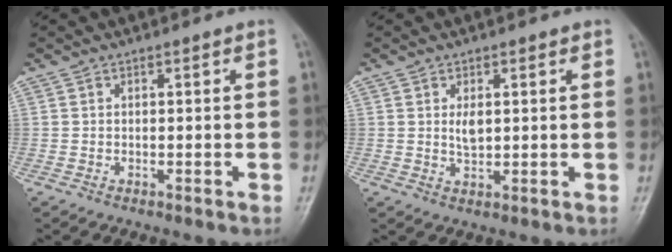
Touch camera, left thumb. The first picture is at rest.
{"total": 2.8, "force": [0.8, 1.6, 2.2], "torque": [-0.030, -0.008, 0.014]}